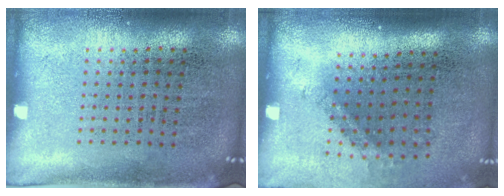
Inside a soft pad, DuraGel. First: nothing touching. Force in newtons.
{"total": 1.3, "press": 0.9, "slide": 0.9}